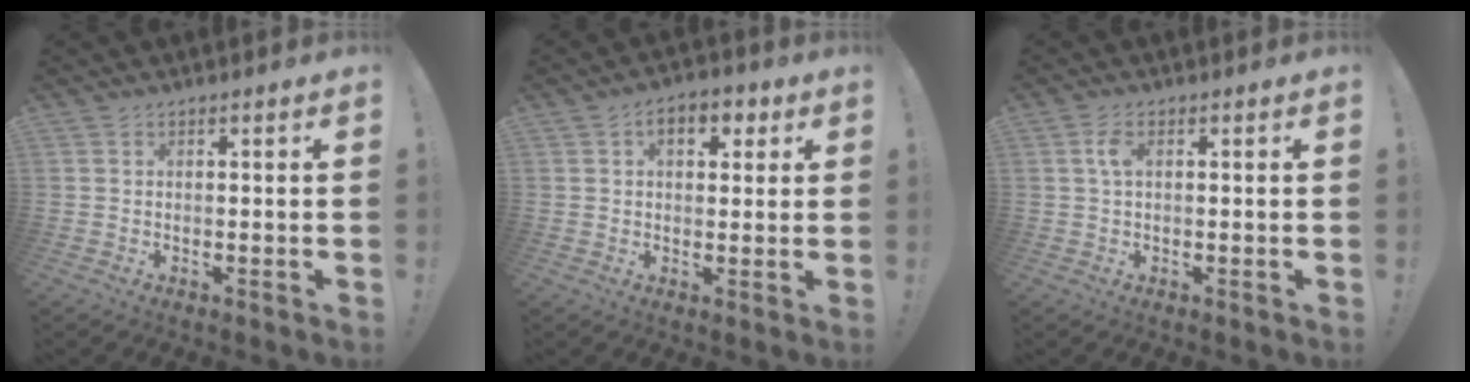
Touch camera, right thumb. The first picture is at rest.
{"total": 6.9, "force": [2.7, 4.3, 4.7], "torque": [-0.068, 0.006, 0.044]}
{"total": 3.2, "force": [0.6, 1.3, 2.9], "torque": [-0.054, 0.004, 0.008]}